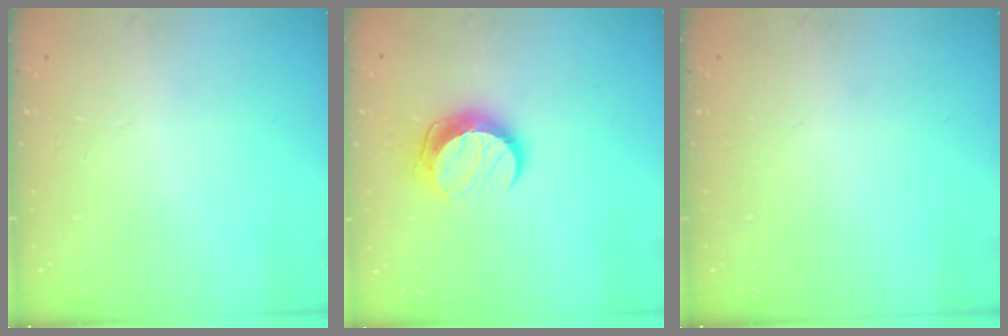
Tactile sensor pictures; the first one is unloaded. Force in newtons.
{"total": 10.4, "press": 10.4, "slide": 0.5}
{"total": 0.0}